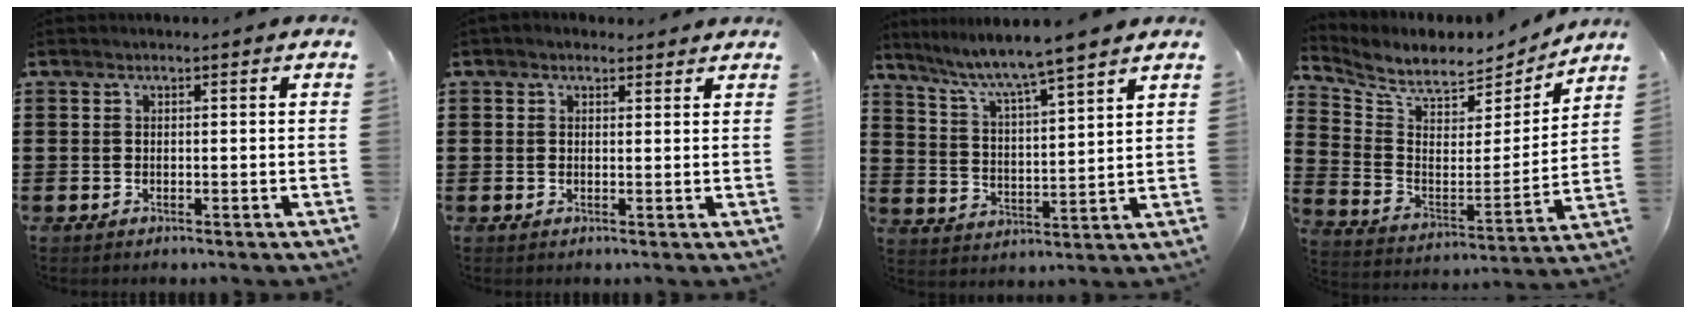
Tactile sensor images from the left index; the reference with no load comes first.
{"total": 1.3, "force": [1.1, 0.7, 0.3], "torque": [-0.009, 0.006, 0.021]}
{"total": 6.0, "force": [5.4, -0.9, 2.5], "torque": [-0.071, -0.040, 0.085]}
{"total": 6.8, "force": [6.4, 1.4, 1.9], "torque": [-0.075, -0.052, 0.106]}